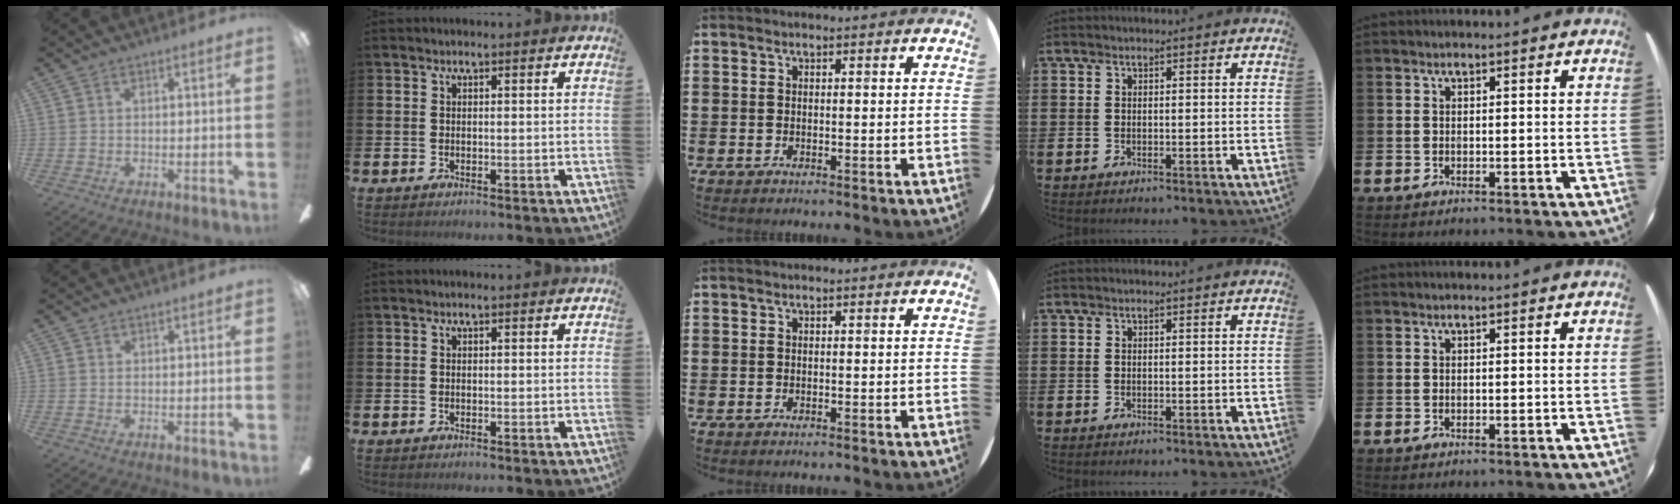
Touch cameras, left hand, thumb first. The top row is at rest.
{}